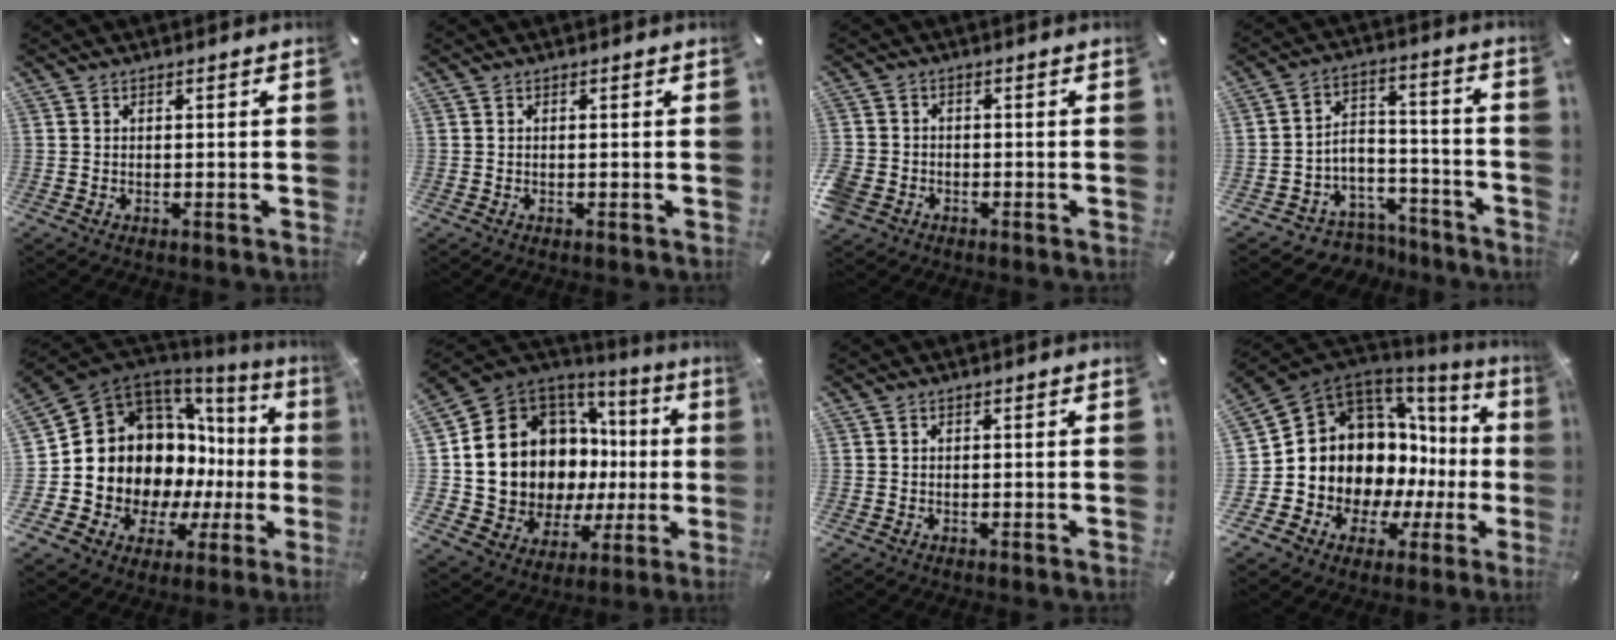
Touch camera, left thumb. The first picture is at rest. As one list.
[{"total": 0.0}, {"total": 3.6, "force": [-1.6, 3.0, 1.2], "torque": [-0.030, 0.006, -0.033]}, {"total": 7.2, "force": [-3.8, 6.1, 0.8], "torque": [-0.009, 0.023, -0.061]}, {"total": 15.7, "force": [1.5, 12.9, 8.9], "torque": [-0.145, -0.067, 0.052]}, {"total": 14.6, "force": [1.8, 12.2, 7.8], "torque": [-0.135, -0.066, 0.061]}, {"total": 0.0}, {"total": 13.6, "force": [2.6, 11.2, 7.3], "torque": [-0.127, -0.063, 0.068]}]